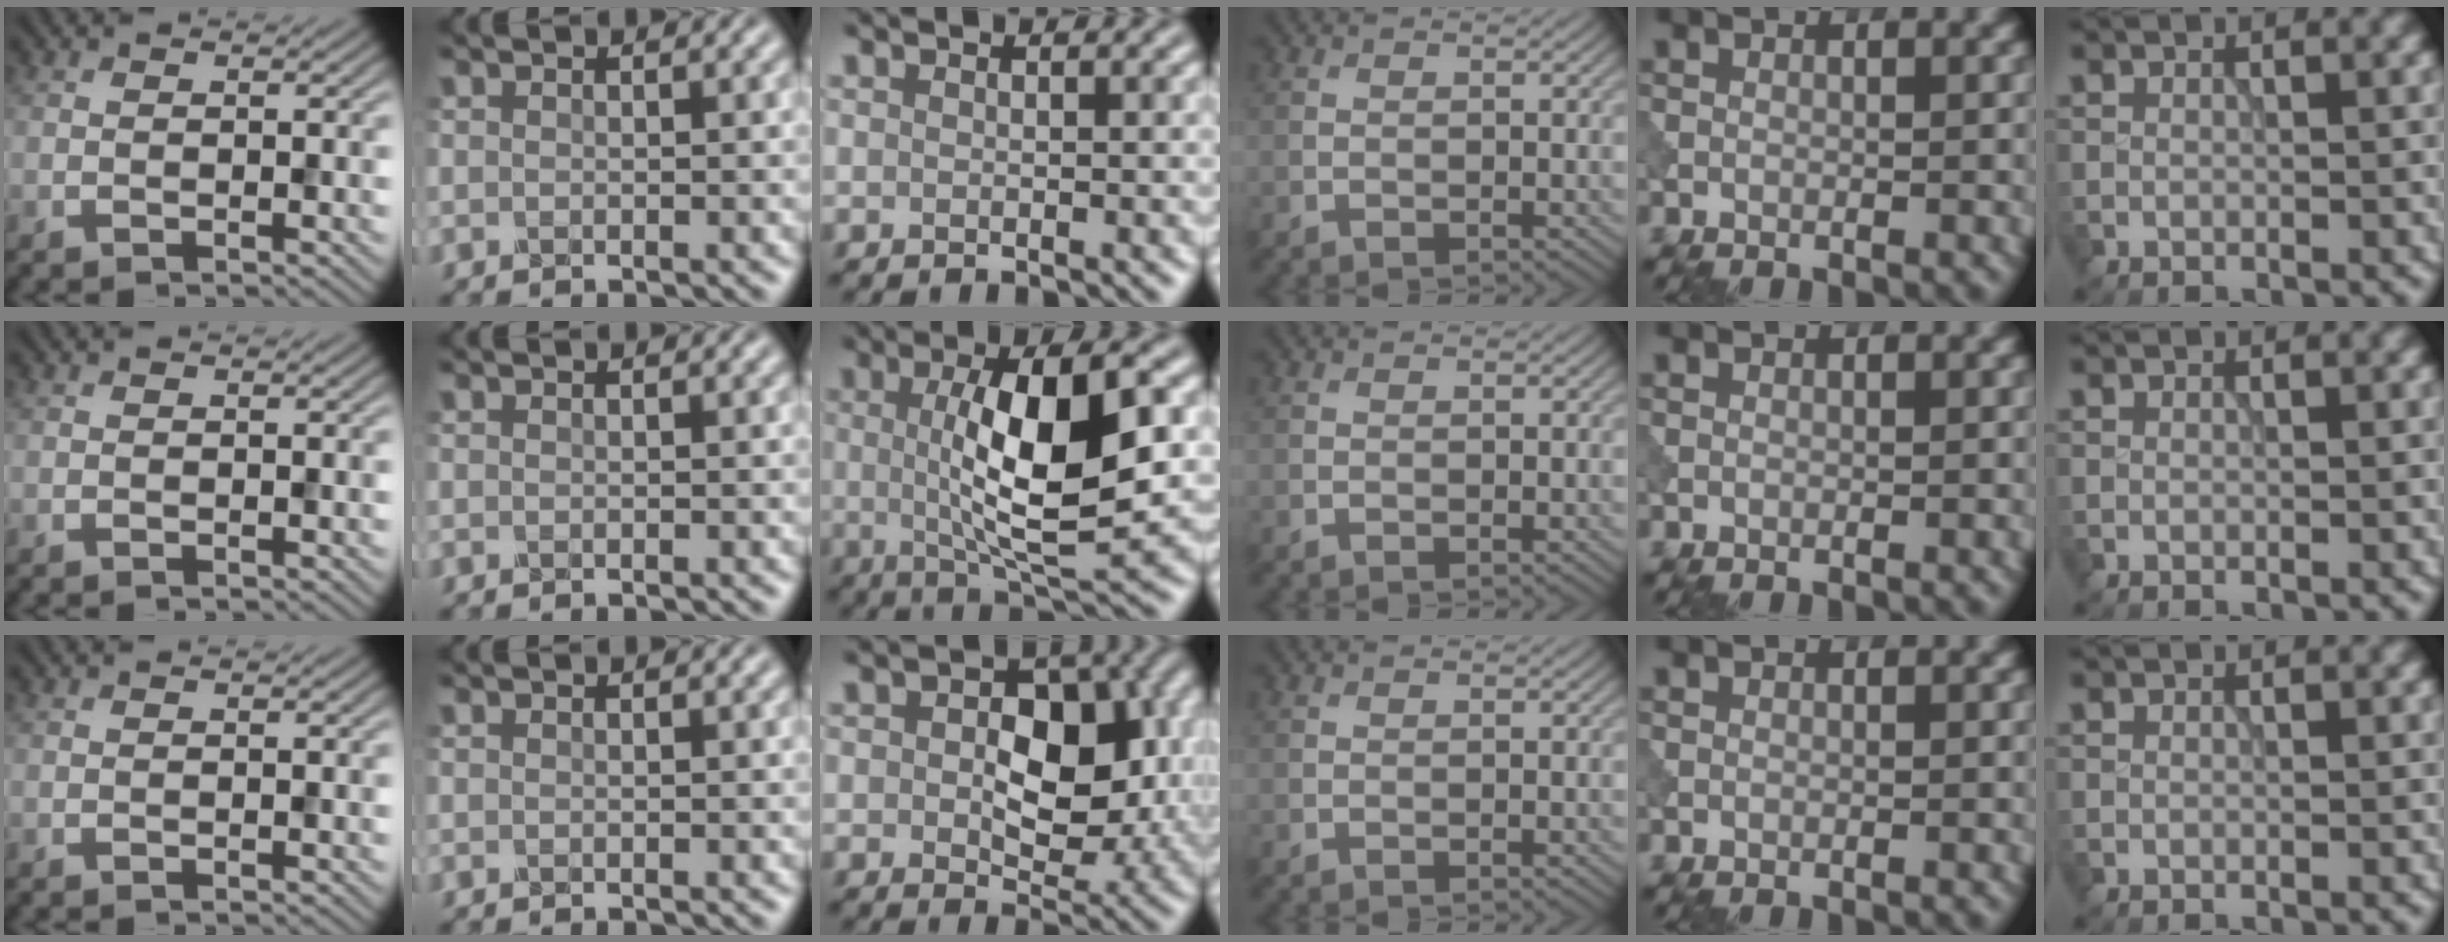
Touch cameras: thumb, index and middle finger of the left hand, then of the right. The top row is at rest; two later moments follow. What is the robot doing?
{"motion": "dispense", "object": "dispenser bottle"}